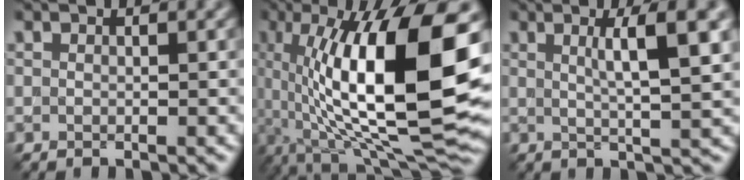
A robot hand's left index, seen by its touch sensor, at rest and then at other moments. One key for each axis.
{"total": 16.2, "fx": 1.8, "fy": 5.0, "fz": 15.3, "tx": -0.228, "ty": 0.003, "tz": 0.026}
{"total": 6.3, "fx": 1.8, "fy": 1.2, "fz": 5.9, "tx": -0.072, "ty": 0.008, "tz": 0.026}